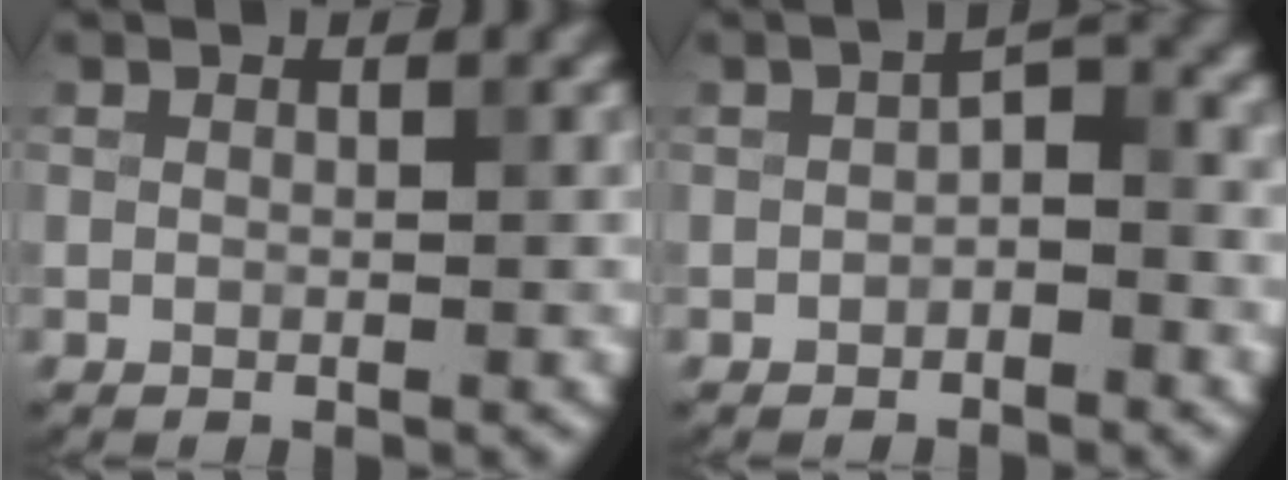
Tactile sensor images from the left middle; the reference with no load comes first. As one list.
[{"total": 2.5, "force": [-0.9, 1.2, 1.9], "torque": [-0.034, 0.009, -0.019]}]